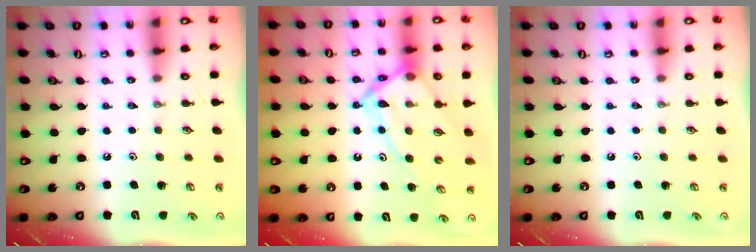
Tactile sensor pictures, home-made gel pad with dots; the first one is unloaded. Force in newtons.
{"total": 12.2, "press": 12.2, "slide": 0.7}
{"total": 0.0}